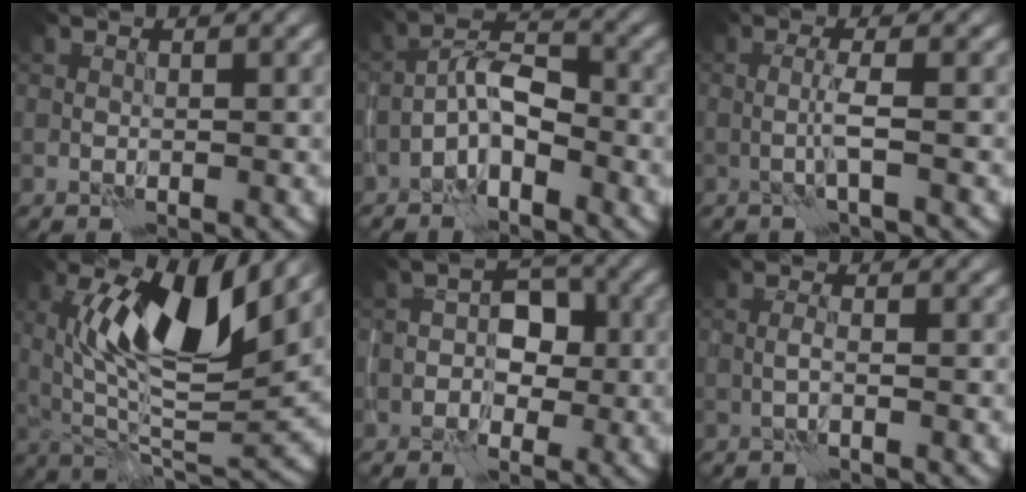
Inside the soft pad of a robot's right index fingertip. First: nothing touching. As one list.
[{"total": 3.7, "force": [-2.0, 1.2, 2.9], "torque": [-0.045, 0.019, -0.044]}, {"total": 1.4, "force": [0.2, -0.9, 1.1], "torque": [-0.027, 0.001, 0.003]}, {"total": 10.3, "force": [4.3, 2.5, 9.0], "torque": [-0.152, -0.017, 0.083]}, {"total": 2.8, "force": [-0.5, 1.9, 2.0], "torque": [-0.015, 0.008, -0.007]}, {"total": 0.8, "force": [0.2, -0.7, 0.2], "torque": [-0.007, 0.003, 0.004]}]